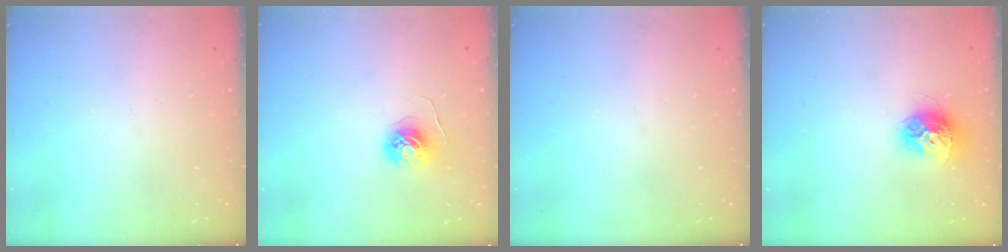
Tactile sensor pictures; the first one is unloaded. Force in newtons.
{"total": 5.9, "press": 5.9, "slide": 0.3}
{"total": 0.0}
{"total": 12.2, "press": 12.1, "slide": 1.0}